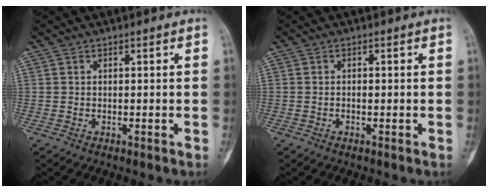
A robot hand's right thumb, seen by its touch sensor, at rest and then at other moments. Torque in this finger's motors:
{"motor_torque": [-0.21, 0.26, -0.13, 0.02, -0.07]}